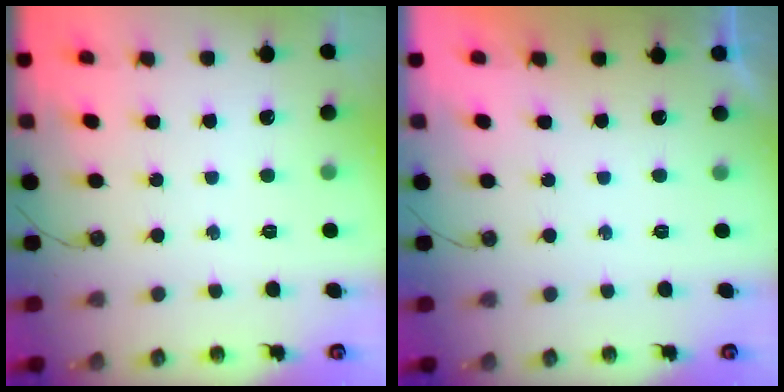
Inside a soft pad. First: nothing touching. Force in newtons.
{"total": 0.0}